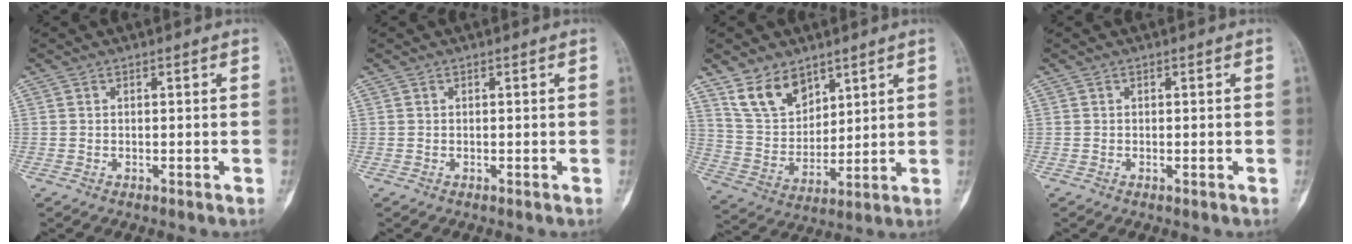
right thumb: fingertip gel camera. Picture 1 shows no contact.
{"total": 0.0}
{"total": 10.7, "force": [7.2, 6.5, 4.5], "torque": [-0.062, -0.038, 0.150]}
{"total": 0.0}